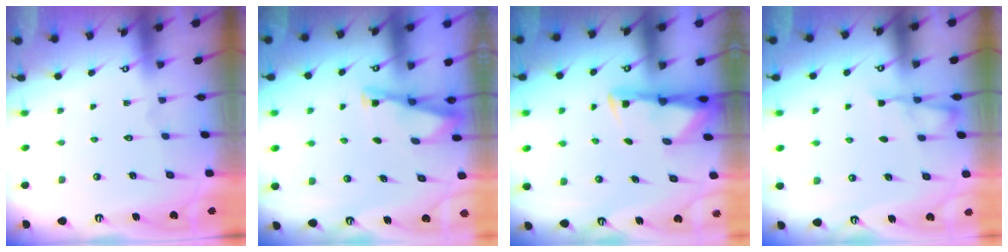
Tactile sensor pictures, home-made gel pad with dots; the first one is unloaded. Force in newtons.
{"total": 3.1, "press": 3.1, "slide": 0.3}
{"total": 2.8, "press": 2.7, "slide": 0.5}
{"total": 4.9, "press": 4.9, "slide": 0.6}